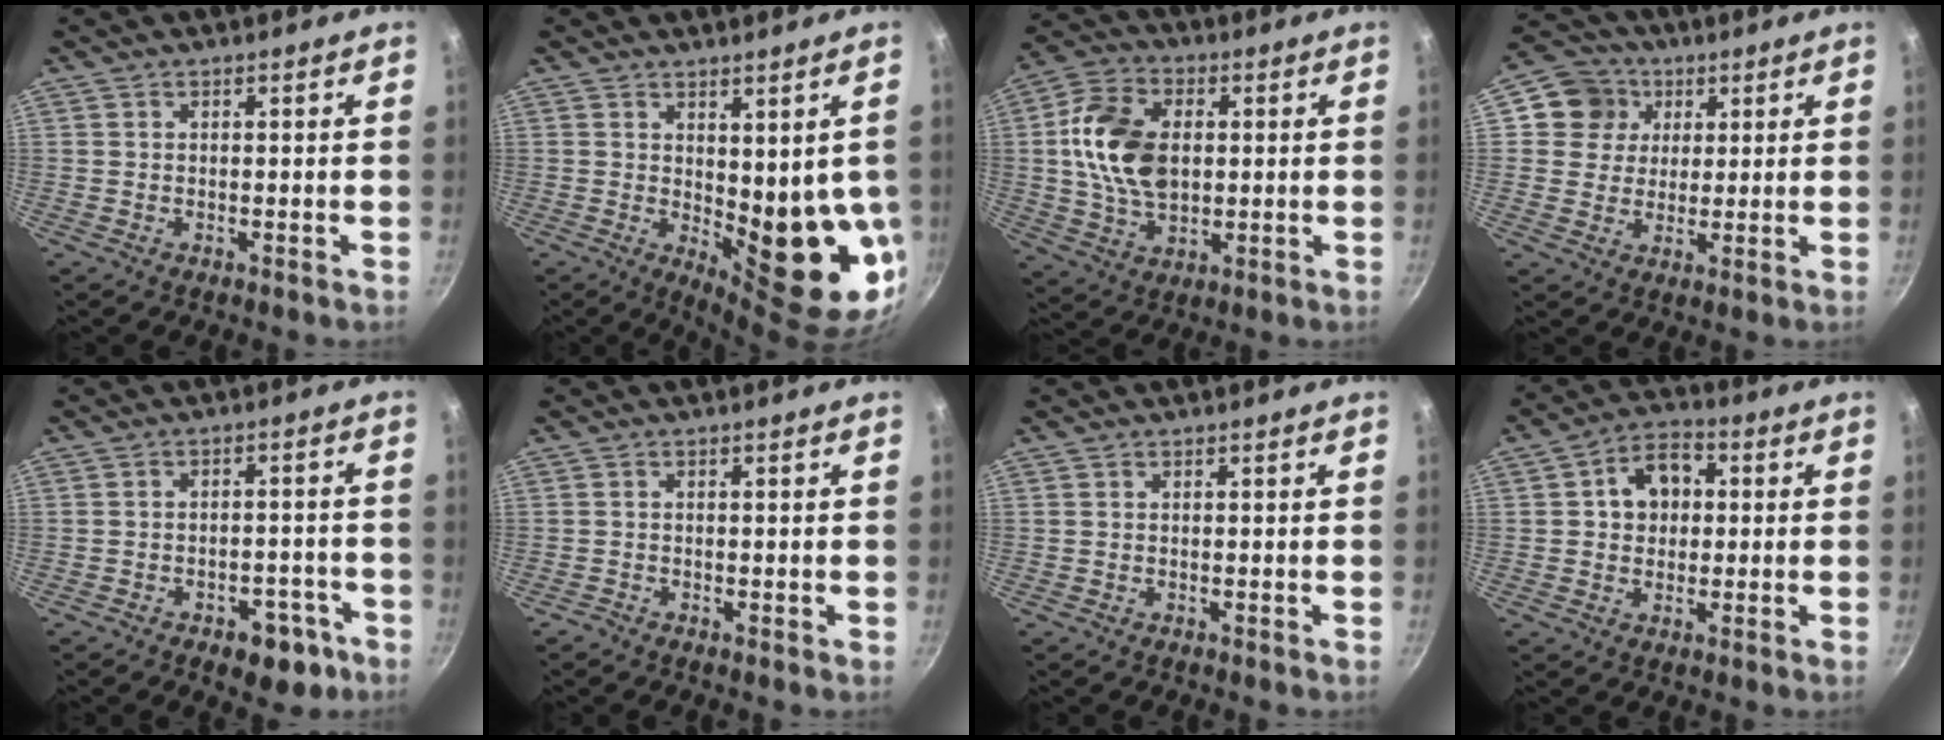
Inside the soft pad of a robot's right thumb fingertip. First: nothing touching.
{"total": 13.4, "force": [0.3, 5.4, 12.3], "torque": [-0.135, -0.034, 0.020]}
{"total": 15.0, "force": [1.4, 9.9, 11.2], "torque": [-0.189, 0.004, 0.020]}
{"total": 8.4, "force": [2.7, 7.7, 2.2], "torque": [-0.001, 0.008, 0.034]}
{"total": 7.9, "force": [-4.5, 4.6, 4.7], "torque": [-0.028, 0.038, -0.045]}
{"total": 0.7, "force": [-0.5, 0.4, 0.3], "torque": [-0.010, 0.004, -0.012]}
{"total": 0.0}
{"total": 8.5, "force": [1.3, 6.5, 5.3], "torque": [-0.046, 0.013, 0.009]}